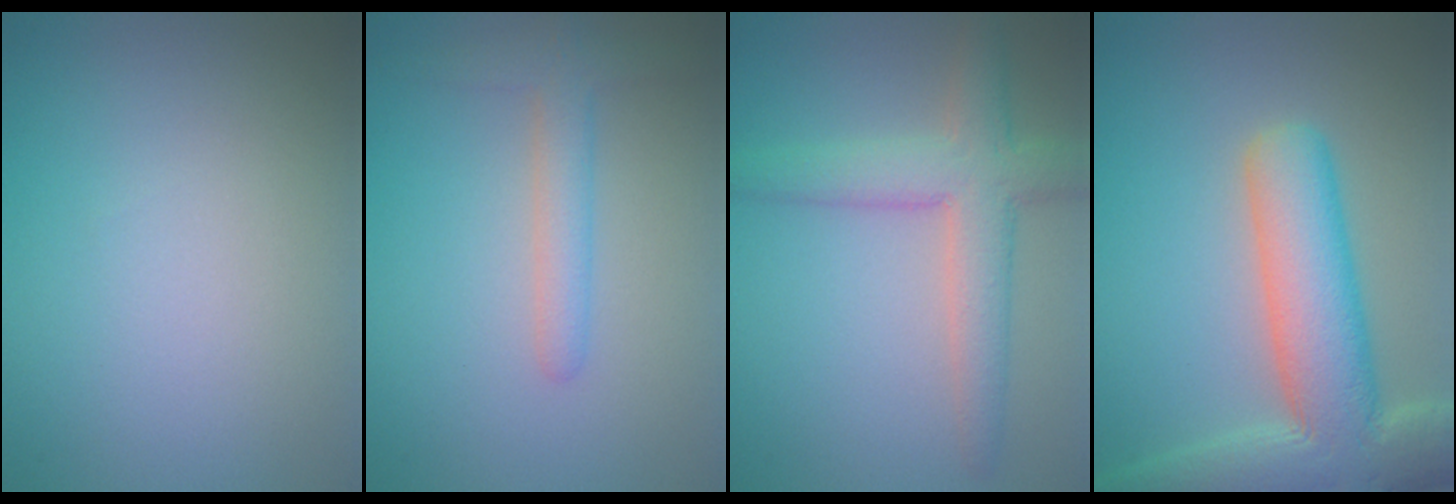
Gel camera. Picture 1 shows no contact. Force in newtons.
{"total": 2.6, "press": 2.6, "slide": 0.1}
{"total": 5.1, "press": 5.1, "slide": 0.3}
{"total": 10.8, "press": 10.8, "slide": 1.0}